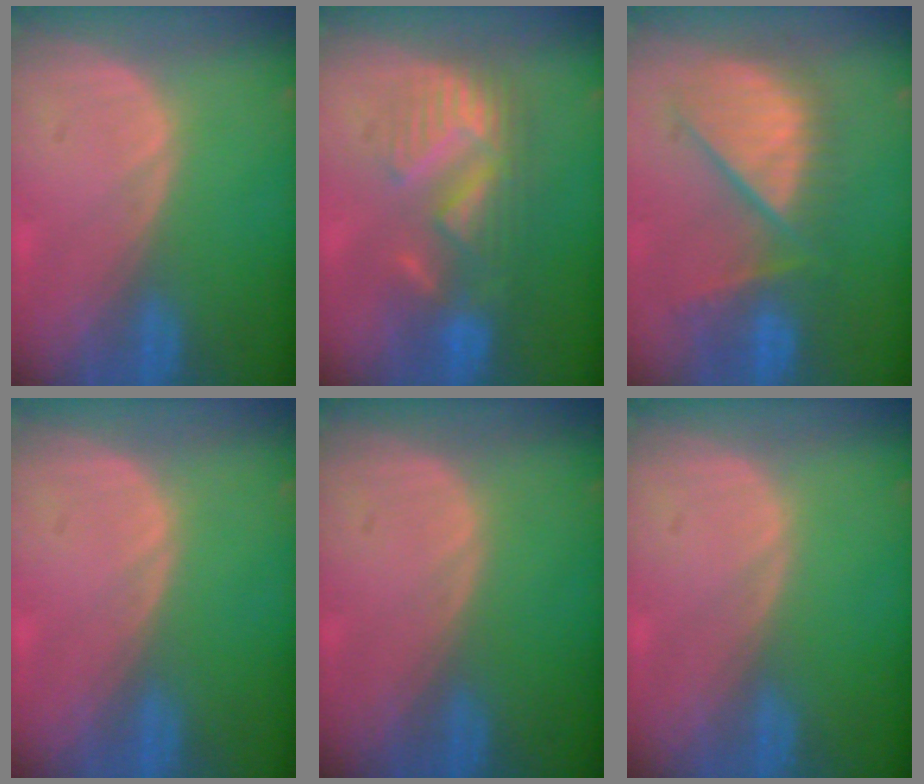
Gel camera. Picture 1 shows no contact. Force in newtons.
{"total": 8.8, "press": 8.5, "slide": 2.0}
{"total": 10.1, "press": 9.5, "slide": 3.5}
{"total": 0.0}
{"total": 0.0}
{"total": 0.0}